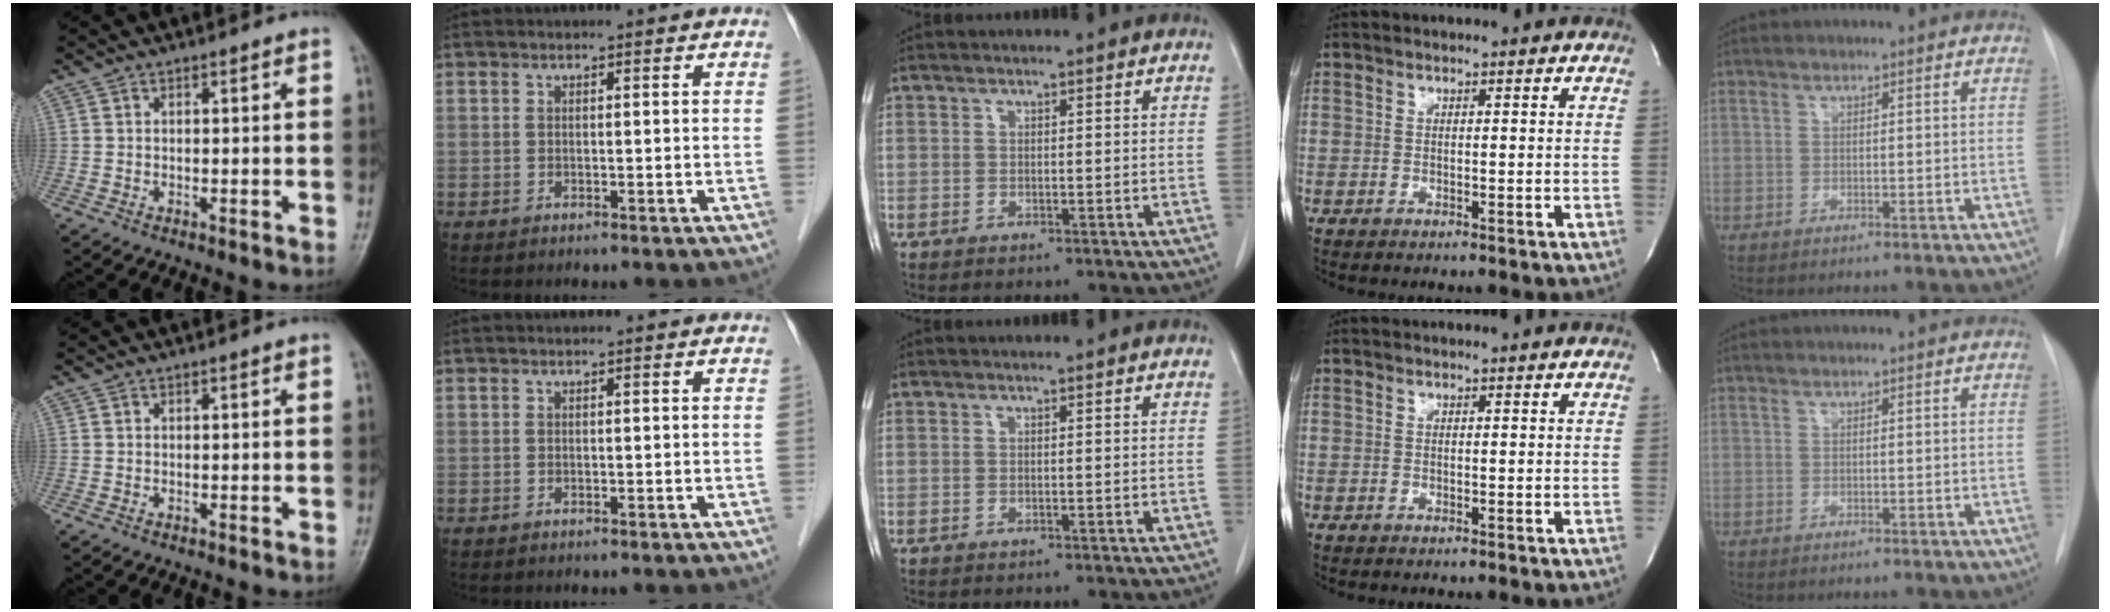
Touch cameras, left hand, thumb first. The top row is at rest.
{}